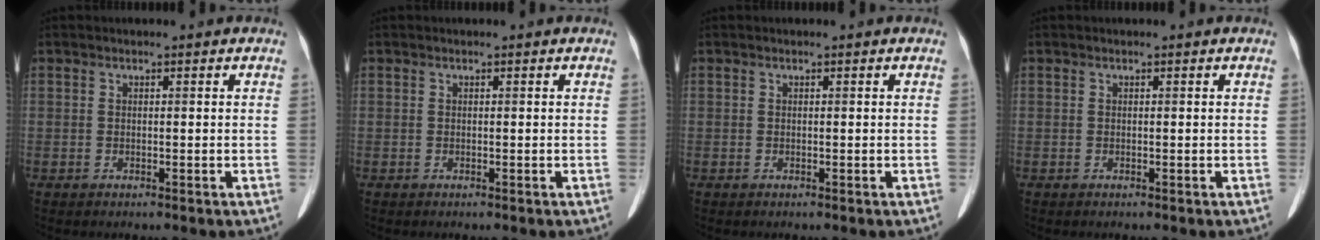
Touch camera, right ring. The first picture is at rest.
{"total": 0.0}
{"total": 0.0}
{"total": 0.0}